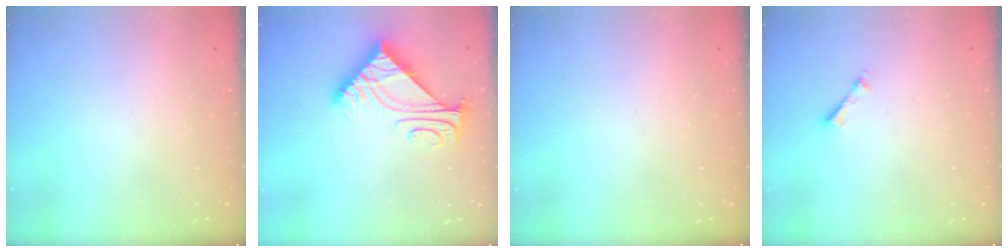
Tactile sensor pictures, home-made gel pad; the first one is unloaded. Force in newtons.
{"total": 7.6, "press": 7.6, "slide": 0.6}
{"total": 0.0}
{"total": 2.7, "press": 2.7, "slide": 0.3}